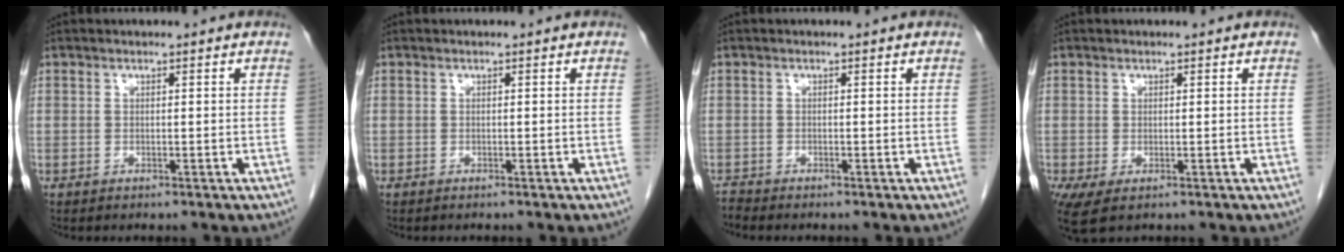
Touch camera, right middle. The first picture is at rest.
{"total": 0.0}
{"total": 0.8, "force": [-0.7, -0.2, -0.3], "torque": [0.002, -0.006, -0.015]}
{"total": 3.6, "force": [-1.4, 1.7, 2.8], "torque": [-0.049, -0.012, -0.017]}